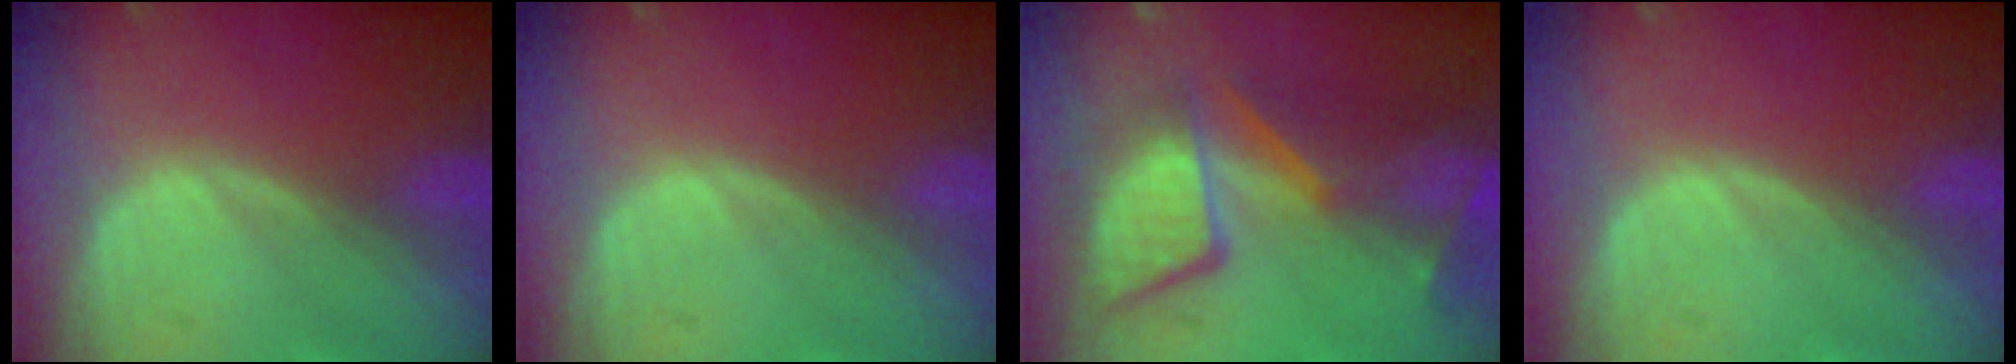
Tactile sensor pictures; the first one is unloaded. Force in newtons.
{"total": 0.0}
{"total": 10.2, "press": 9.8, "slide": 2.9}
{"total": 0.0}